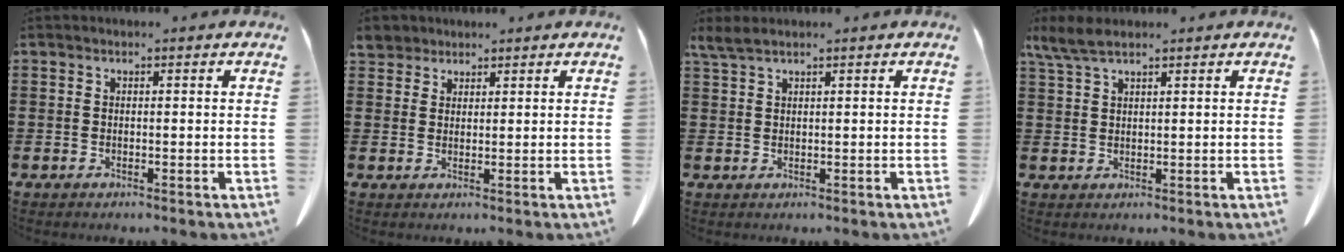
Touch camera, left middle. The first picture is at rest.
{"total": 2.7, "force": [2.4, 1.2, 0.4], "torque": [-0.016, 0.004, 0.047]}
{"total": 2.2, "force": [1.6, 0.4, 1.4], "torque": [-0.032, 0.001, 0.030]}
{"total": 4.0, "force": [2.8, 0.9, 2.7], "torque": [-0.058, 0.002, 0.052]}